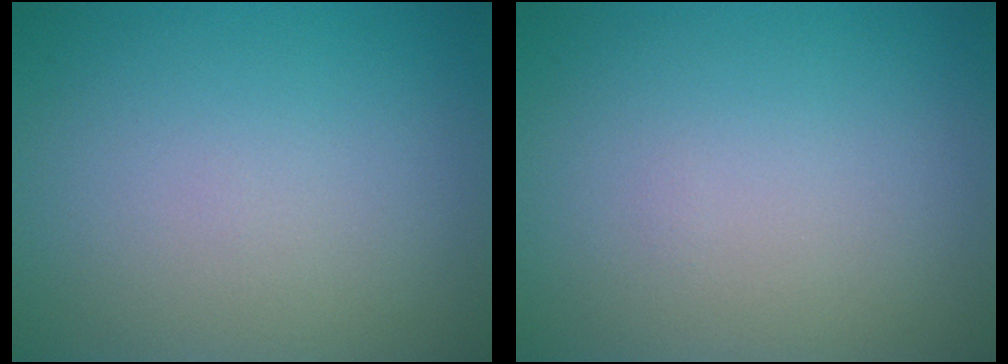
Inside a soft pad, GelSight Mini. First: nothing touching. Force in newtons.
{"total": 0.0}